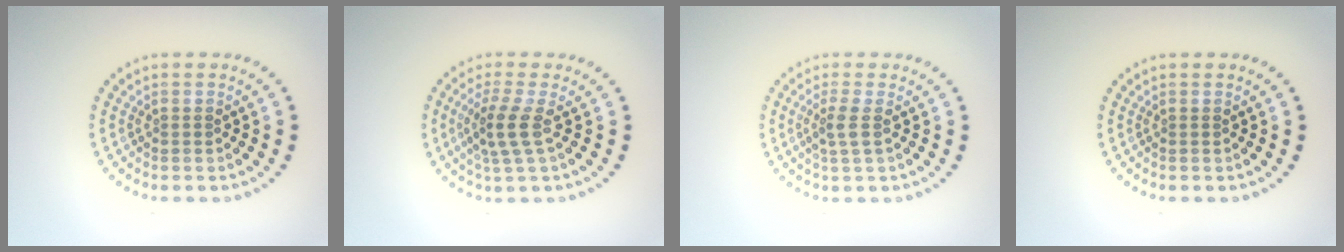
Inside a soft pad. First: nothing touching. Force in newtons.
{"total": 2.8, "press": 2.4, "slide": 1.4}
{"total": 1.6, "press": 1.3, "slide": 1.0}
{"total": 0.0}